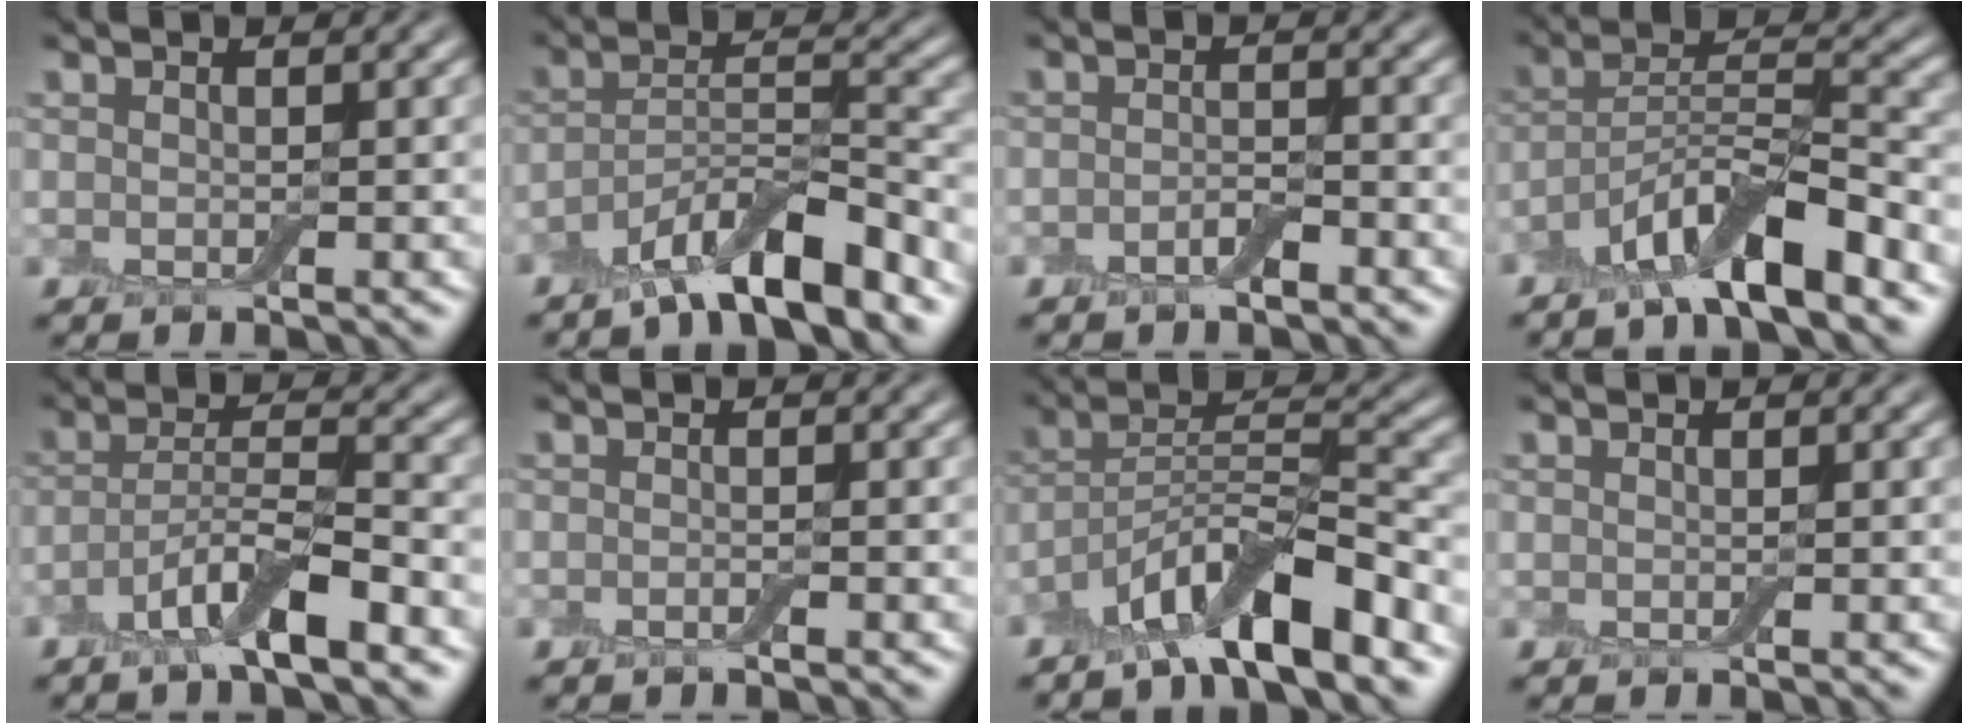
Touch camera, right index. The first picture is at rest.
{"total": 7.5, "force": [-5.5, 1.9, 4.9], "torque": [-0.082, 0.004, -0.098]}
{"total": 1.6, "force": [-0.9, 0.6, 1.1], "torque": [-0.024, 0.000, -0.019]}
{"total": 7.7, "force": [-5.2, 1.6, 5.4], "torque": [-0.093, 0.009, -0.097]}
{"total": 5.6, "force": [-3.2, 1.2, 4.5], "torque": [-0.083, 0.002, -0.066]}
{"total": 0.6, "force": [-0.4, 0.1, 0.5], "torque": [-0.008, 0.000, -0.008]}
{"total": 8.6, "force": [-6.0, 1.9, 5.9], "torque": [-0.099, 0.011, -0.112]}
{"total": 0.0}